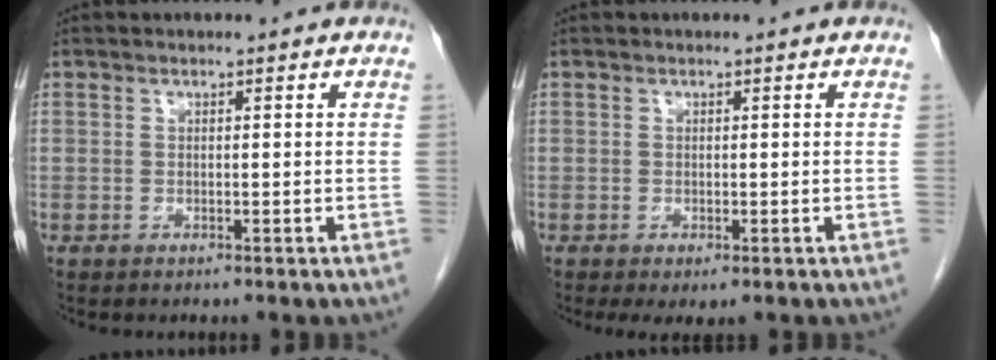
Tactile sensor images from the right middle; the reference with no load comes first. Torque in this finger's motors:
{"motor_torque": [0.42, -0.21, -0.10, -0.01]}